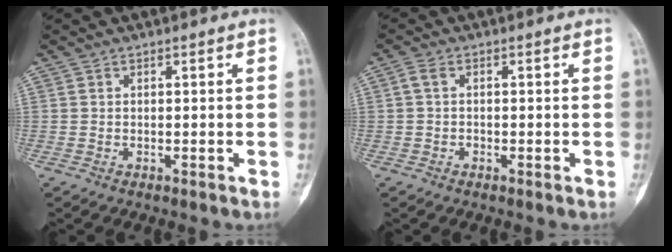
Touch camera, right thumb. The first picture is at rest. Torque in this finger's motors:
{"motor_torque": [-0.03, -0.04, 0.24, 0.10, 0.02]}